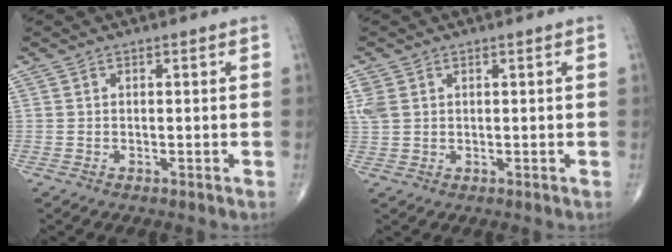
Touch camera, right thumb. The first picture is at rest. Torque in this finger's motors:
{"motor_torque": [0.01, 0.05, 0.47, 0.39, 0.01]}